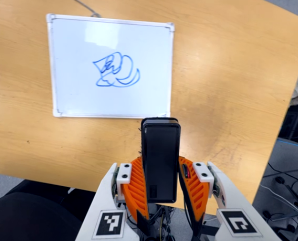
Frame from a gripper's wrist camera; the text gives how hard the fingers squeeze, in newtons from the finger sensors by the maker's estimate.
{"total": 5.5, "left": 4.0, "right": 6.9}